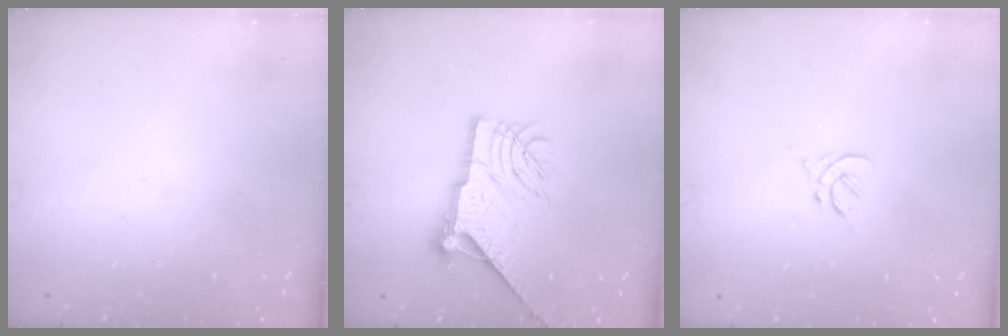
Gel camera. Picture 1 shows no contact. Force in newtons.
{"total": 16.6, "press": 16.6, "slide": 0.7}
{"total": 2.7, "press": 2.6, "slide": 0.8}